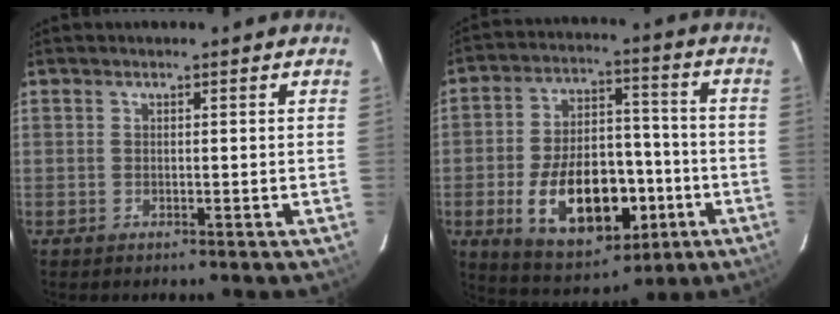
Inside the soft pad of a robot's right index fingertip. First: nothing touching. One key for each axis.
{"total": 20.6, "fx": -6.7, "fy": 11.4, "fz": 15.8, "tx": -0.305, "ty": 0.013, "tz": -0.085}